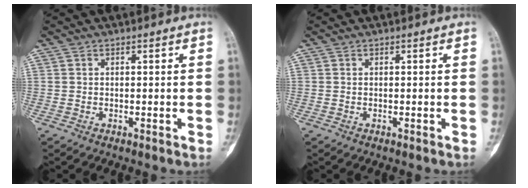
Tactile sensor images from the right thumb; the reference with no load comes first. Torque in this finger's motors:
{"motor_torque": [0.13, 0.08, -0.05, 0.01, 0.01]}